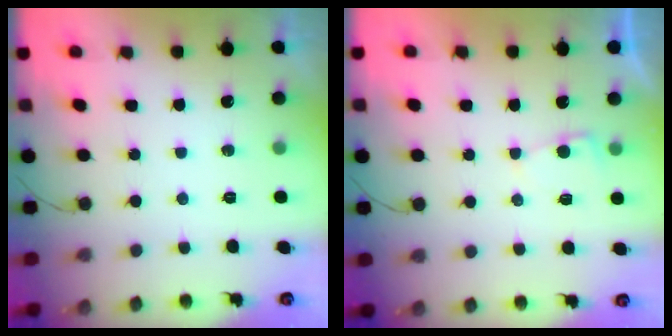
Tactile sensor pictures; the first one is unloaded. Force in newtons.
{"total": 2.1, "press": 2.1, "slide": 0.3}